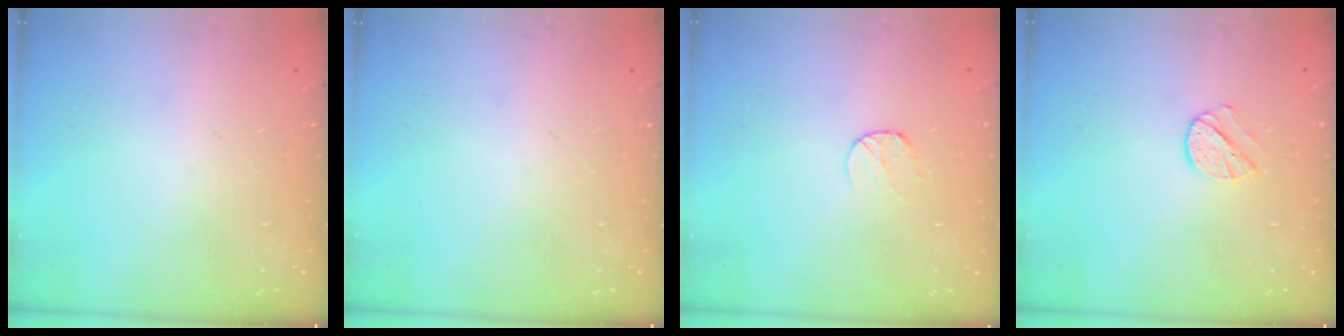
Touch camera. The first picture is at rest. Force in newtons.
{"total": 0.0}
{"total": 5.1, "press": 5.1, "slide": 0.5}
{"total": 6.3, "press": 6.3, "slide": 0.8}